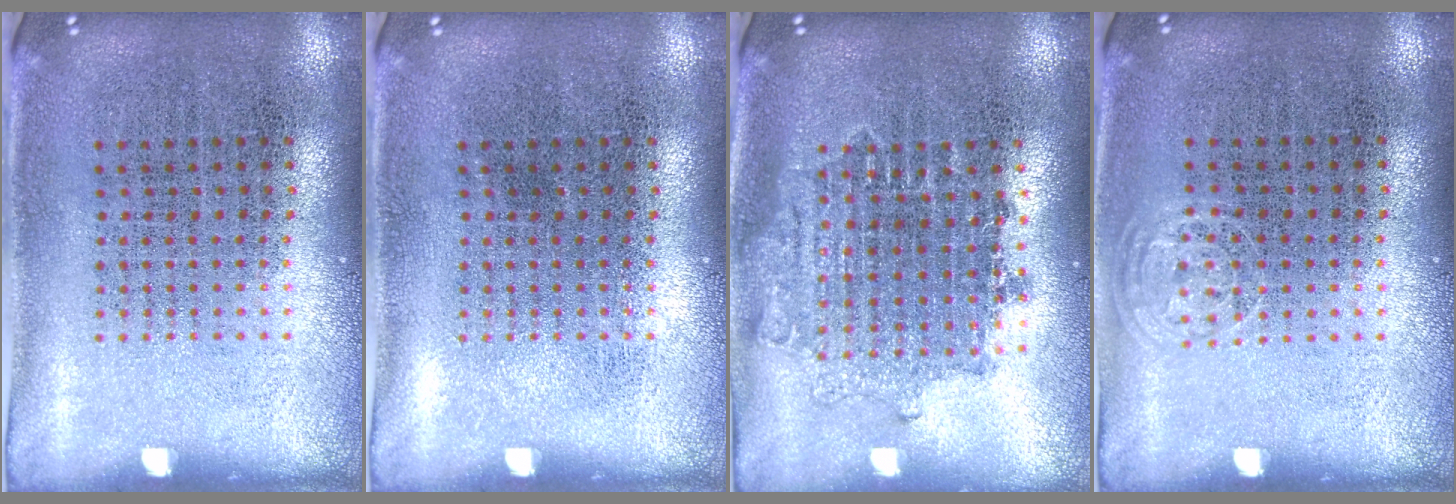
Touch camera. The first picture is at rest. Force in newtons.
{"total": 0.0}
{"total": 1.6, "press": 1.3, "slide": 0.9}
{"total": 0.7, "press": 0.6, "slide": 0.4}